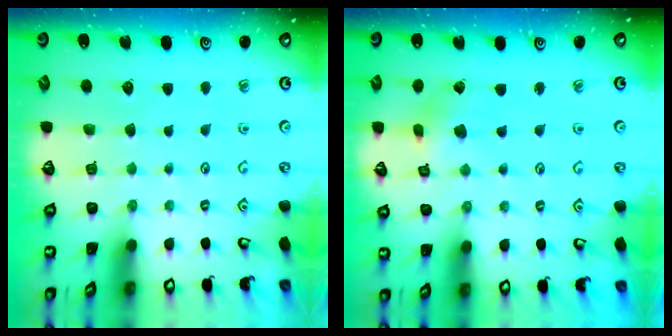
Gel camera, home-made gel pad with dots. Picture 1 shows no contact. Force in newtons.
{"total": 2.7, "press": 2.7, "slide": 0.5}